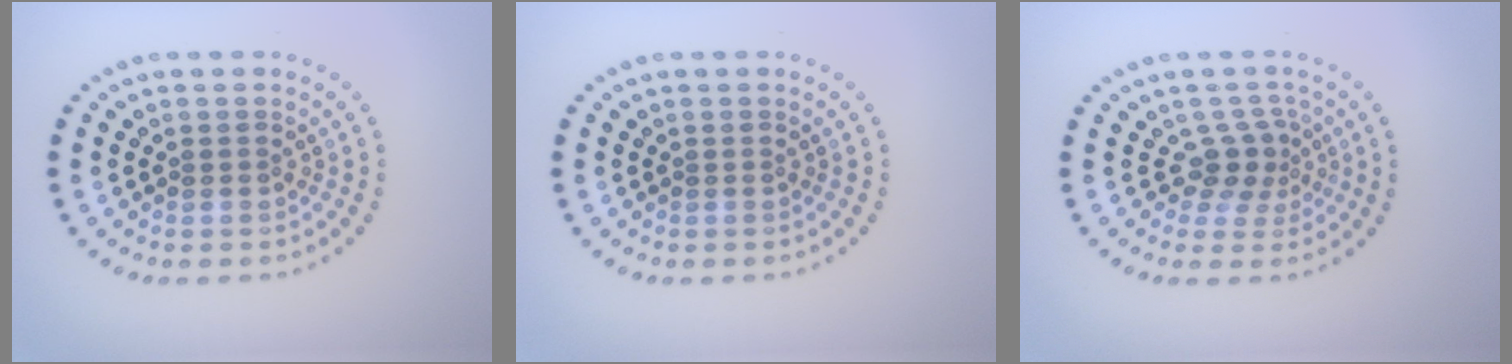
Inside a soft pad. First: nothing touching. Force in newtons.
{"total": 0.0}
{"total": 2.6, "press": 1.8, "slide": 1.8}